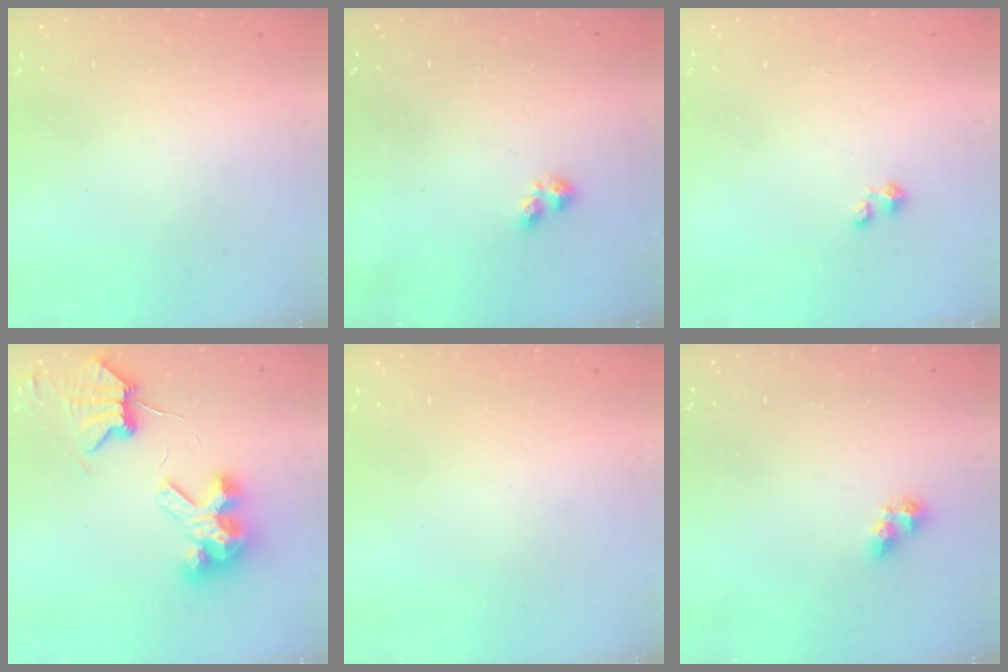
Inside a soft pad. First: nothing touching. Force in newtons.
{"total": 2.2, "press": 2.2, "slide": 0.4}
{"total": 0.0}
{"total": 8.0, "press": 7.9, "slide": 1.0}
{"total": 0.0}
{"total": 6.7, "press": 6.7, "slide": 0.8}